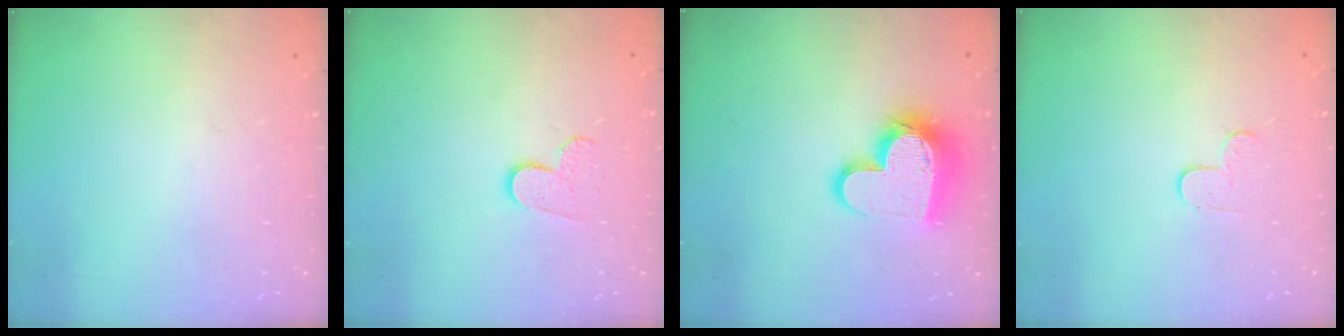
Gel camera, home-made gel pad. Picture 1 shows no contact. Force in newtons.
{"total": 6.3, "press": 6.3, "slide": 0.5}
{"total": 15.8, "press": 15.8, "slide": 1.2}
{"total": 3.7, "press": 3.7, "slide": 0.4}